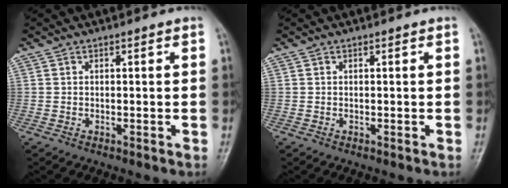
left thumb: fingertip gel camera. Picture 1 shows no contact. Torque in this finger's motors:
{"motor_torque": [0.01, 0.00, -0.06, -0.07, 0.00]}